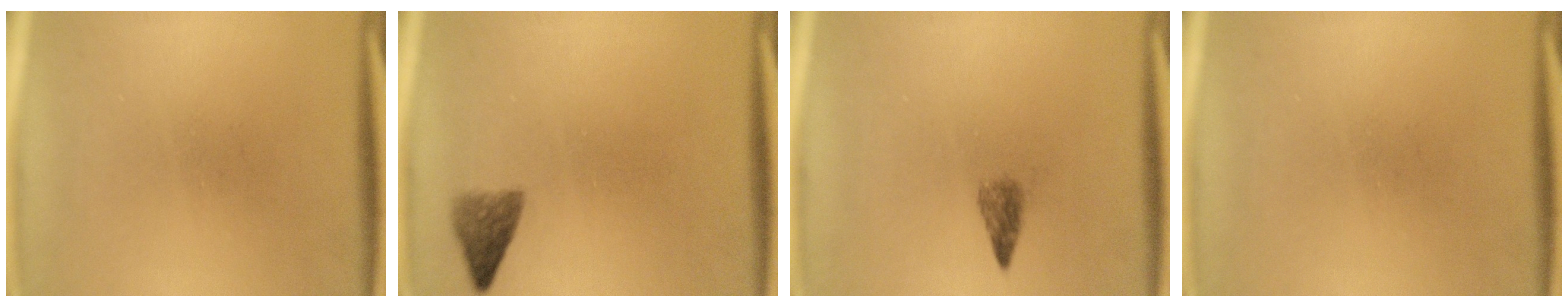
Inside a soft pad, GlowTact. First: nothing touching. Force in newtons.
{"total": 2.6}
{"total": 1.8}
{"total": 0.0}